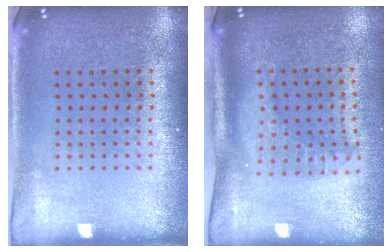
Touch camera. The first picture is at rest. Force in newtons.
{"total": 2.0, "press": 1.5, "slide": 1.3}